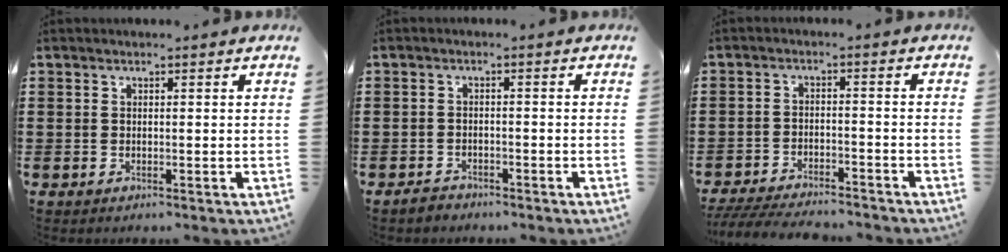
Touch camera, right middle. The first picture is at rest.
{"total": 1.8, "force": [-1.6, 0.7, 0.0], "torque": [-0.006, 0.005, -0.036]}
{"total": 5.0, "force": [-4.9, 0.6, 1.1], "torque": [-0.028, 0.000, -0.101]}